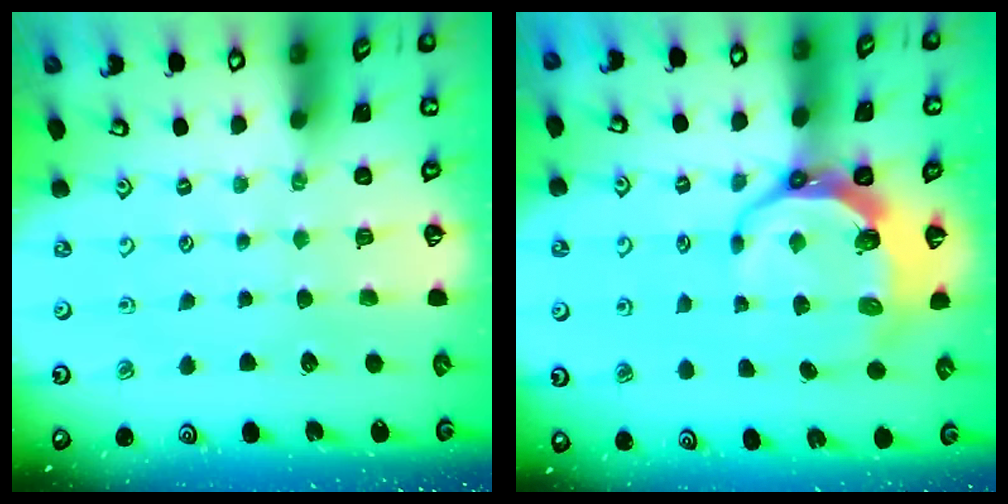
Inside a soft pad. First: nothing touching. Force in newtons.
{"total": 9.6, "press": 8.7, "slide": 4.0}